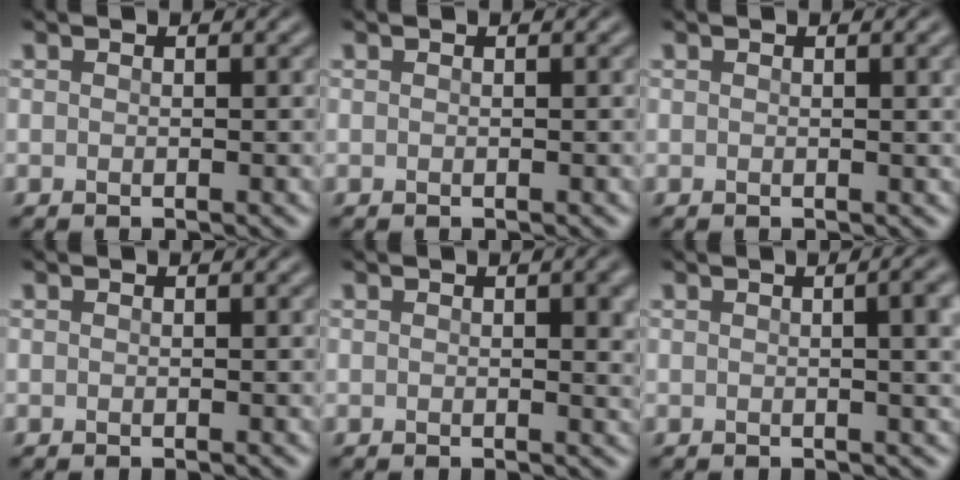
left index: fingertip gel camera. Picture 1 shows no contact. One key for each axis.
{"total": 0.0}
{"total": 1.8, "fx": 0.5, "fy": 0.5, "fz": 1.7, "tx": -0.015, "ty": 0.004, "tz": 0.005}
{"total": 0.0}
{"total": 2.7, "fx": 0.7, "fy": 0.8, "fz": 2.5, "tx": -0.023, "ty": 0.001, "tz": 0.009}
{"total": 5.3, "fx": 0.7, "fy": 2.2, "fz": 4.8, "tx": -0.024, "ty": 0.018, "tz": 0.005}